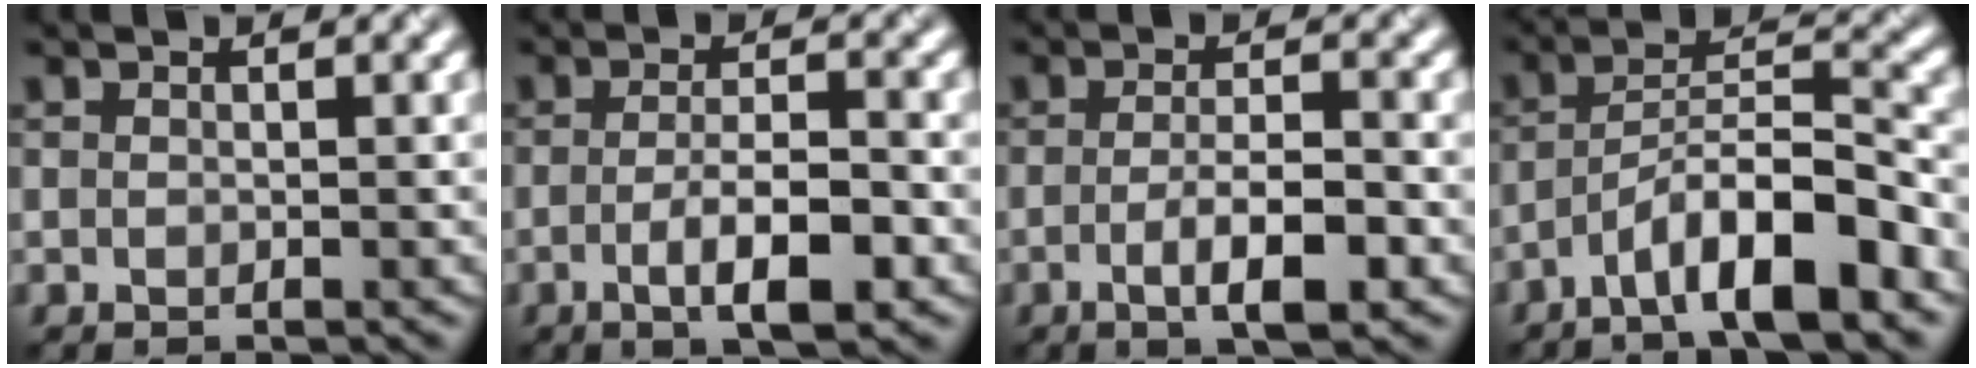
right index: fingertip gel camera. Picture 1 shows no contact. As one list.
[{"total": 4.5, "force": [-1.6, 0.9, 4.1], "torque": [-0.075, 0.000, -0.026]}, {"total": 4.1, "force": [-1.5, 0.8, 3.7], "torque": [-0.069, 0.001, -0.025]}, {"total": 7.5, "force": [-4.5, 1.3, 5.9], "torque": [-0.099, 0.020, -0.079]}]